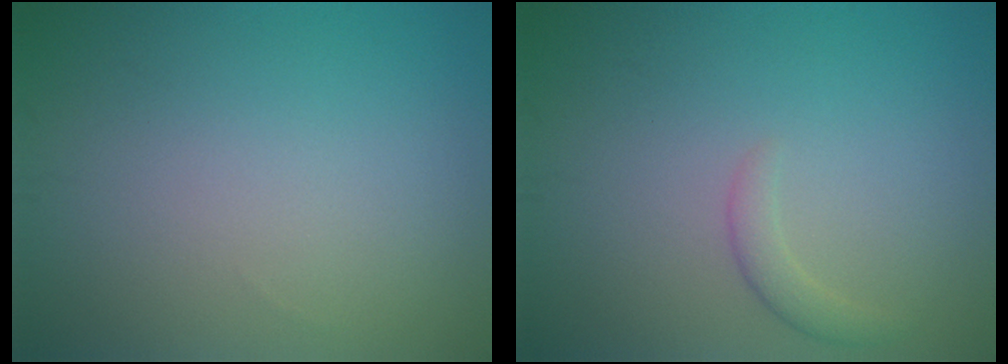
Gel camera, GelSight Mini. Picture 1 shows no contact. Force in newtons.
{"total": 1.4, "press": 1.4, "slide": 0.1}